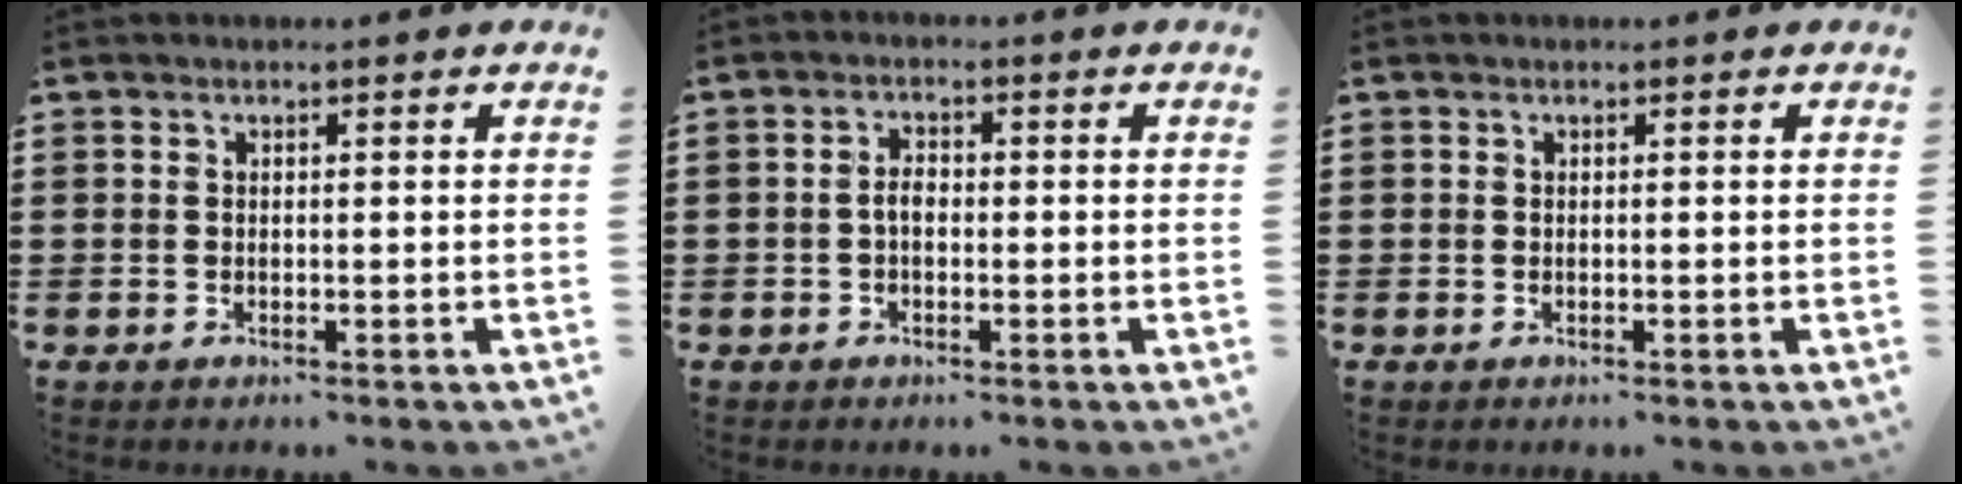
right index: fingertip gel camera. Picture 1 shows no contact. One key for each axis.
{"total": 2.1, "fx": -0.4, "fy": 1.1, "fz": 1.8, "tx": -0.042, "ty": 0.000, "tz": -0.011}
{"total": 0.0}